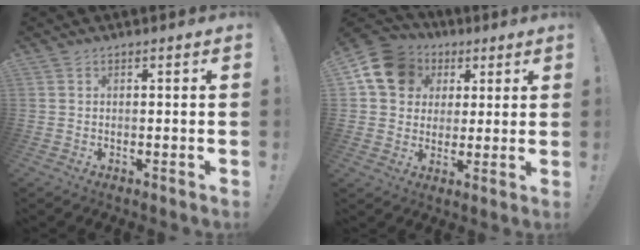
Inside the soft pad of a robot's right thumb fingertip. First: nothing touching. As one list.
[{"total": 14.1, "force": [5.0, 11.8, 6.0], "torque": [-0.092, -0.013, 0.103]}]